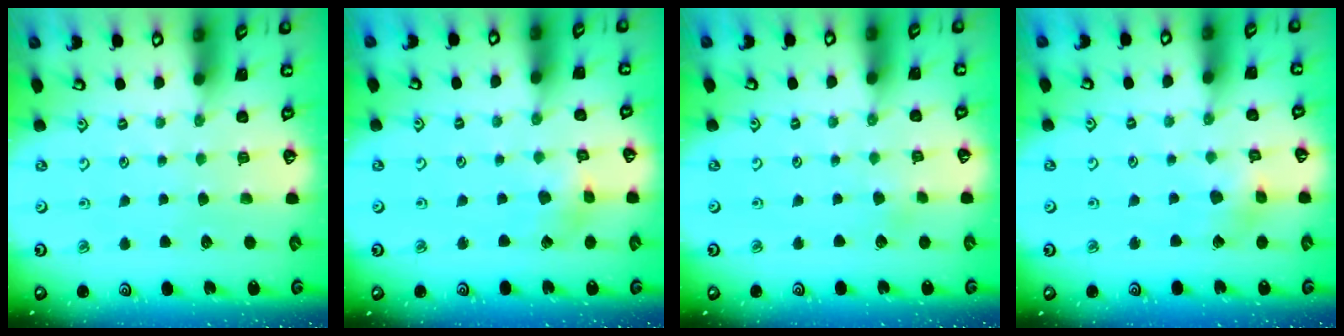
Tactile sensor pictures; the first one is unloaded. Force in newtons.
{"total": 2.5, "press": 2.5, "slide": 0.3}
{"total": 1.6, "press": 1.6, "slide": 0.0}
{"total": 5.5, "press": 5.5, "slide": 0.5}